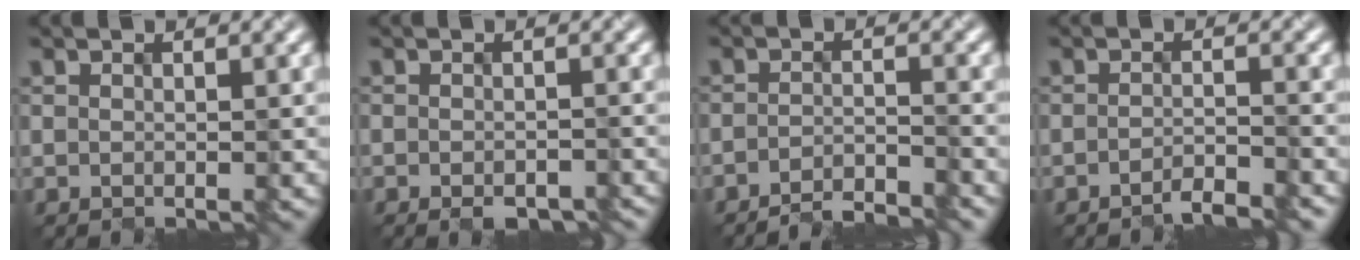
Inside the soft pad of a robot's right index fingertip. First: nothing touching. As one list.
[{"total": 1.8, "force": [-1.4, 0.6, 1.0], "torque": [-0.015, -0.008, -0.017]}, {"total": 3.3, "force": [-3.1, 0.2, 1.0], "torque": [-0.005, 0.002, -0.061]}, {"total": 2.3, "force": [-2.1, 0.2, 0.9], "torque": [-0.010, 0.000, -0.046]}]